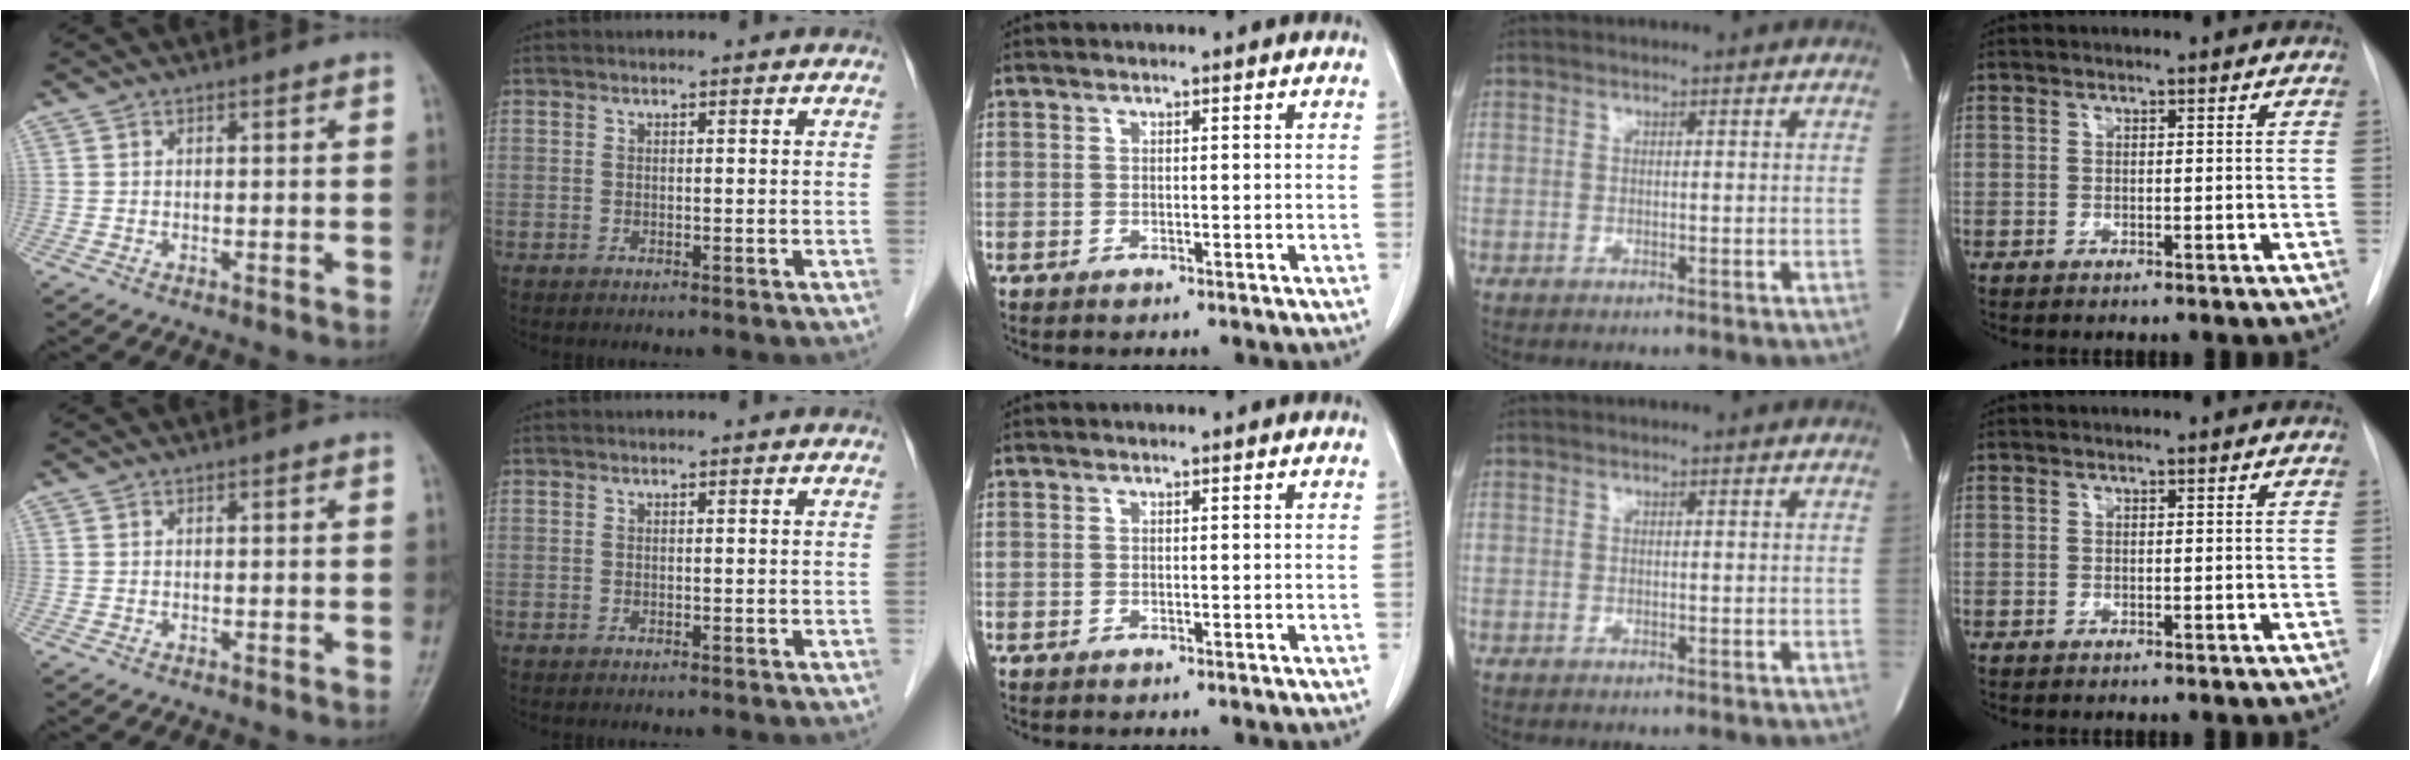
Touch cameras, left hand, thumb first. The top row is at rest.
{}